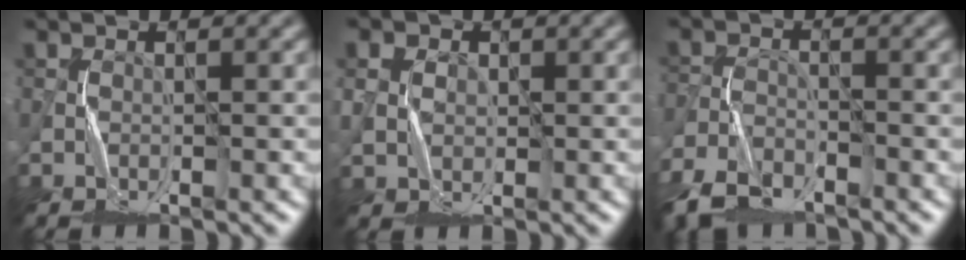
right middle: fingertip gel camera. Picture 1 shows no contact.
{"total": 4.4, "force": [1.8, 3.3, 2.2], "torque": [-0.047, 0.015, 0.017]}
{"total": 5.2, "force": [-4.1, 2.3, 2.3], "torque": [-0.050, -0.009, -0.088]}